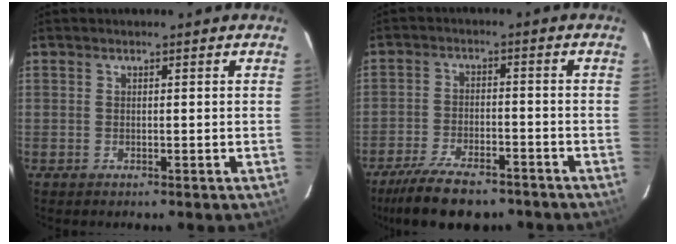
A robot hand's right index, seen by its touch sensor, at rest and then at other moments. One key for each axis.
{"total": 13.4, "fx": -10.7, "fy": 4.8, "fz": 6.7, "tx": -0.149, "ty": -0.018, "tz": -0.172}